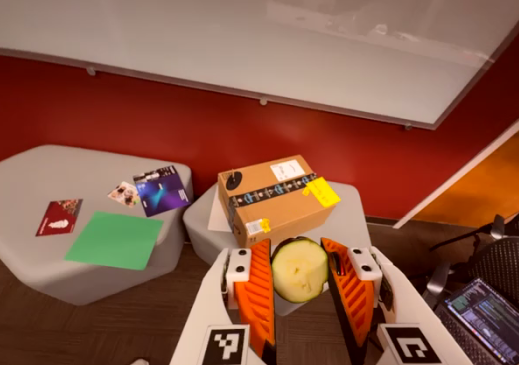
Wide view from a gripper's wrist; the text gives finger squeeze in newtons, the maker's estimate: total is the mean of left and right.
{"total": 12.2, "left": 12.6, "right": 11.9}